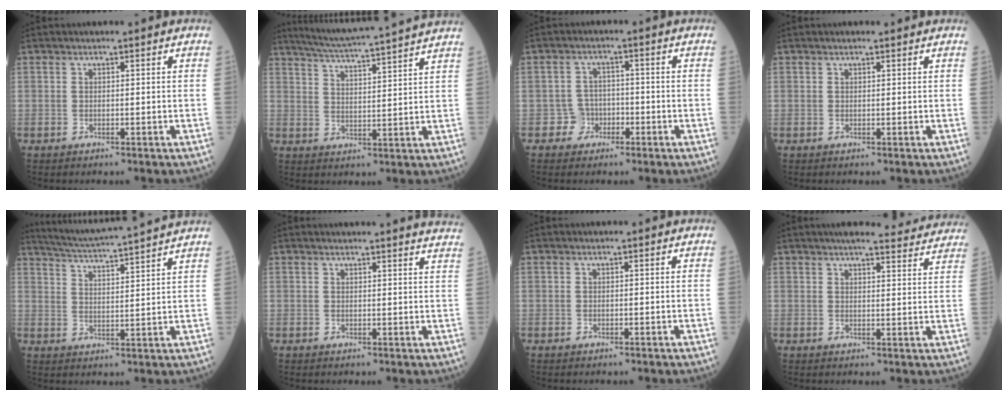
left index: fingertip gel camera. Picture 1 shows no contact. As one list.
[{"total": 16.8, "force": [15.3, -1.3, 6.9], "torque": [-0.125, -0.006, 0.212]}, {"total": 3.2, "force": [-1.7, 2.7, -0.1], "torque": [0.006, 0.012, -0.033]}, {"total": 0.9, "force": [0.8, 0.1, 0.5], "torque": [-0.009, 0.008, 0.012]}, {"total": 14.8, "force": [13.6, -1.4, 5.5], "torque": [-0.106, -0.002, 0.197]}, {"total": 10.6, "force": [10.3, 0.0, 2.3], "torque": [-0.015, -0.029, 0.093]}, {"total": 0.0}, {"total": 14.6, "force": [13.6, 1.9, 4.8], "torque": [-0.045, 0.002, 0.150]}]